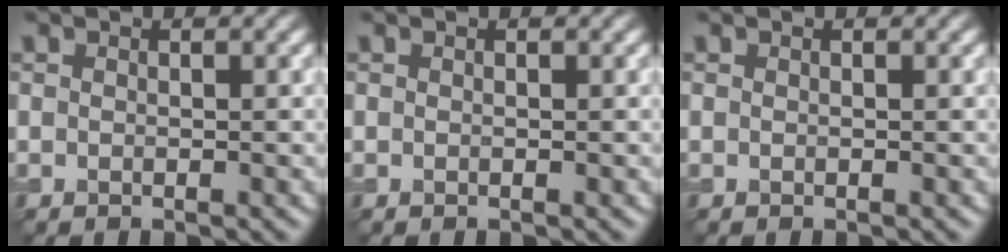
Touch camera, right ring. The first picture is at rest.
{"total": 0.0}
{"total": 0.0}